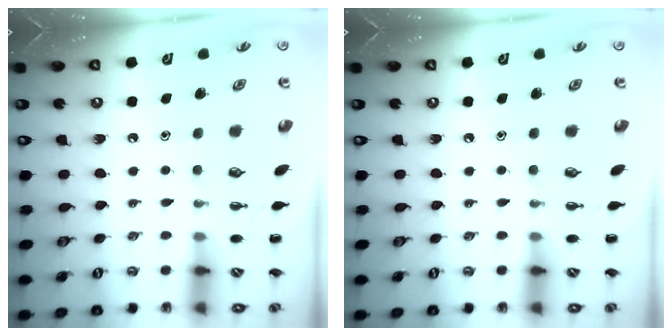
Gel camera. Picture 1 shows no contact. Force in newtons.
{"total": 0.0}